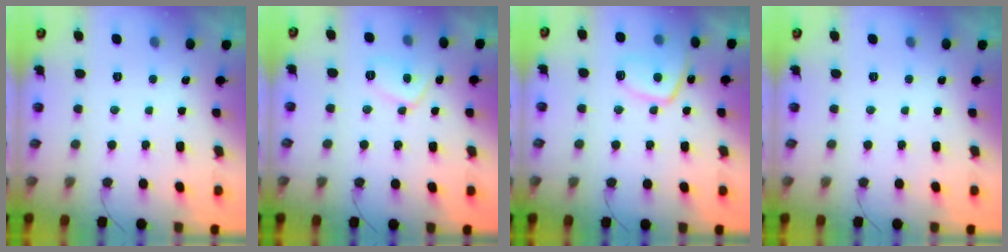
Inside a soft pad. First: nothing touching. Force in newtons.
{"total": 7.0, "press": 7.0, "slide": 0.6}
{"total": 10.0, "press": 9.9, "slide": 1.2}
{"total": 0.0}